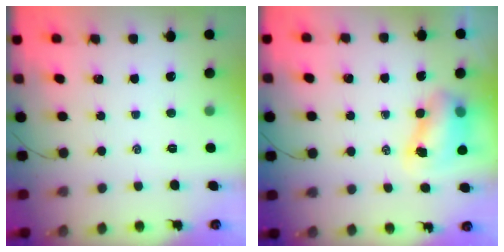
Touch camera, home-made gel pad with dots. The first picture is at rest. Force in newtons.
{"total": 8.6, "press": 8.5, "slide": 1.7}